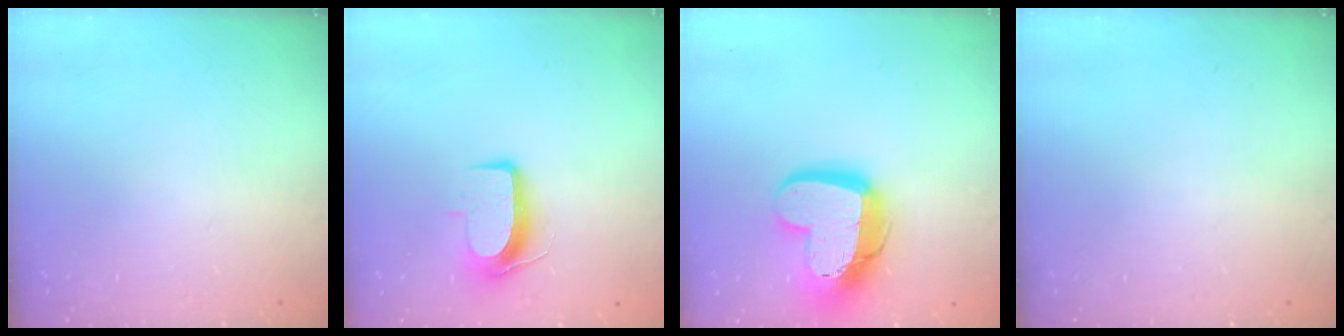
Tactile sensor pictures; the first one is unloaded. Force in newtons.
{"total": 9.3, "press": 9.3, "slide": 1.1}
{"total": 17.3, "press": 17.3, "slide": 1.6}
{"total": 0.0}